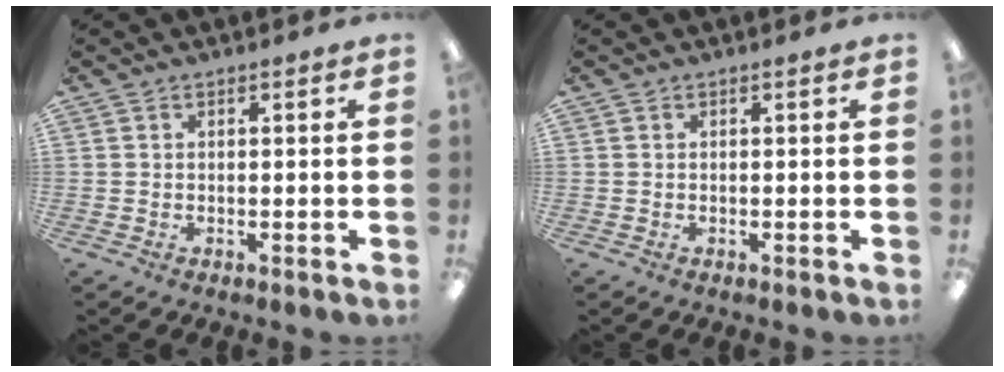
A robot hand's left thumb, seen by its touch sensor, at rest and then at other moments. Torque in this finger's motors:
{"motor_torque": [-0.01, -0.01, 0.06, -0.05, 0.00]}